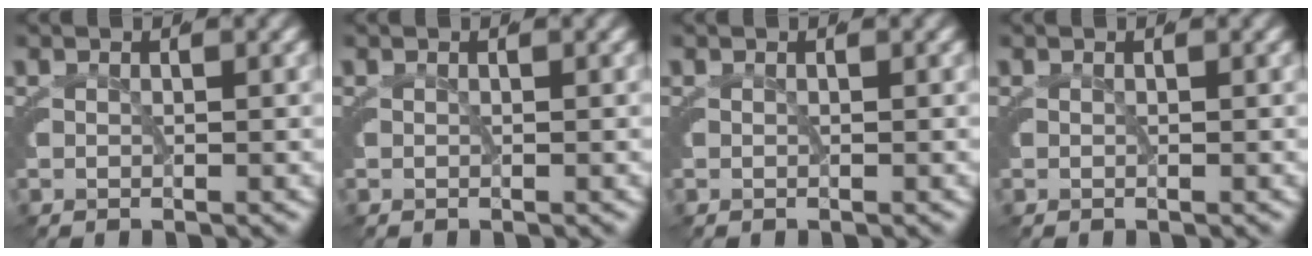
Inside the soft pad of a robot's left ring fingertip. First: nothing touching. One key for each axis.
{"total": 0.0}
{"total": 0.0}
{"total": 0.0}